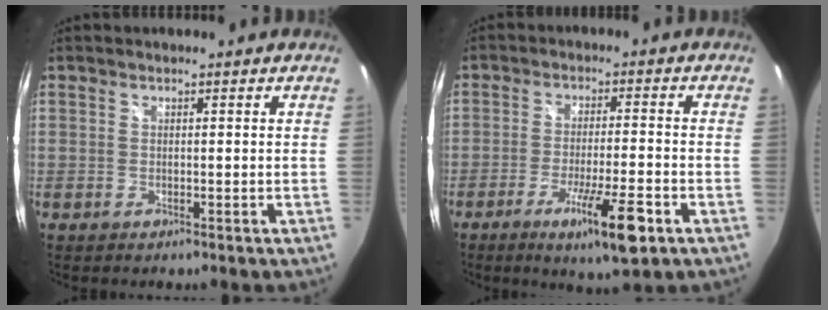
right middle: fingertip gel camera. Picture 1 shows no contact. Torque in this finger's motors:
{"motor_torque": [1.14, -1.00, 0.59, 0.14]}